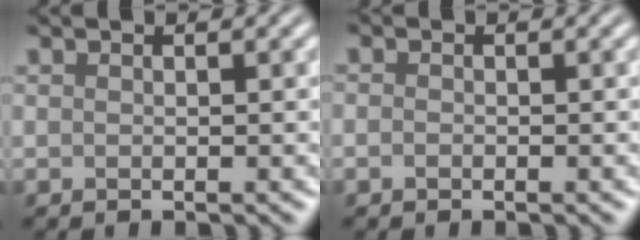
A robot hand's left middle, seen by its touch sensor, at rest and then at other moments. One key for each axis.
{"total": 0.6, "fx": -0.3, "fy": 0.5, "fz": 0.2, "tx": -0.004, "ty": 0.000, "tz": -0.009}